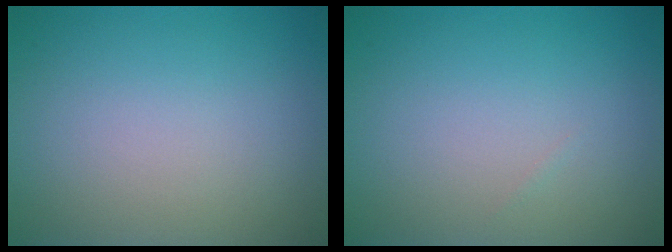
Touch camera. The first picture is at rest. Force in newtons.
{"total": 0.0}